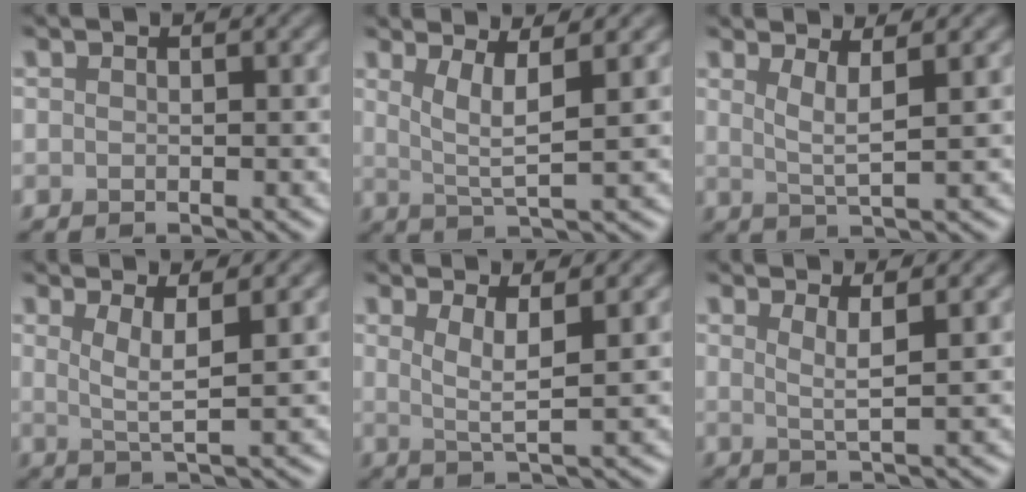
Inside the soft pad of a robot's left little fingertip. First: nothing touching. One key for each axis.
{"total": 3.8, "fx": 1.4, "fy": 0.7, "fz": 3.4, "tx": -0.066, "ty": -0.006, "tz": 0.029}
{"total": 2.7, "fx": 1.2, "fy": 0.5, "fz": 2.4, "tx": -0.038, "ty": -0.006, "tz": 0.024}
{"total": 3.2, "fx": 1.2, "fy": 0.6, "fz": 3.0, "tx": -0.050, "ty": -0.007, "tz": 0.023}
{"total": 3.2, "fx": 1.2, "fy": 0.6, "fz": 2.9, "tx": -0.050, "ty": -0.007, "tz": 0.024}
{"total": 2.4, "fx": 1.1, "fy": 0.4, "fz": 2.1, "tx": -0.036, "ty": -0.004, "tz": 0.017}